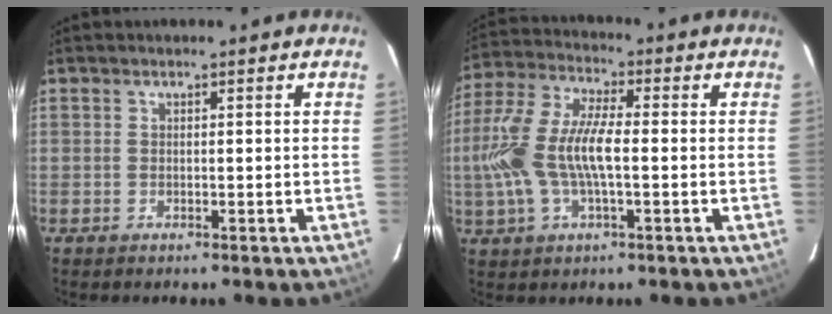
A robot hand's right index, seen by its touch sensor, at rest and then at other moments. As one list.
[{"total": 14.5, "force": [-1.7, 5.2, 13.4], "torque": [-0.285, 0.006, -0.034]}]